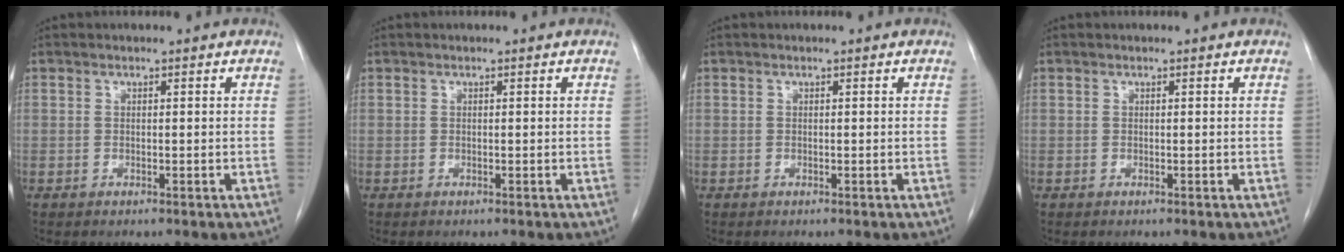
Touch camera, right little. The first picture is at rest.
{"total": 0.0}
{"total": 0.0}
{"total": 0.0}